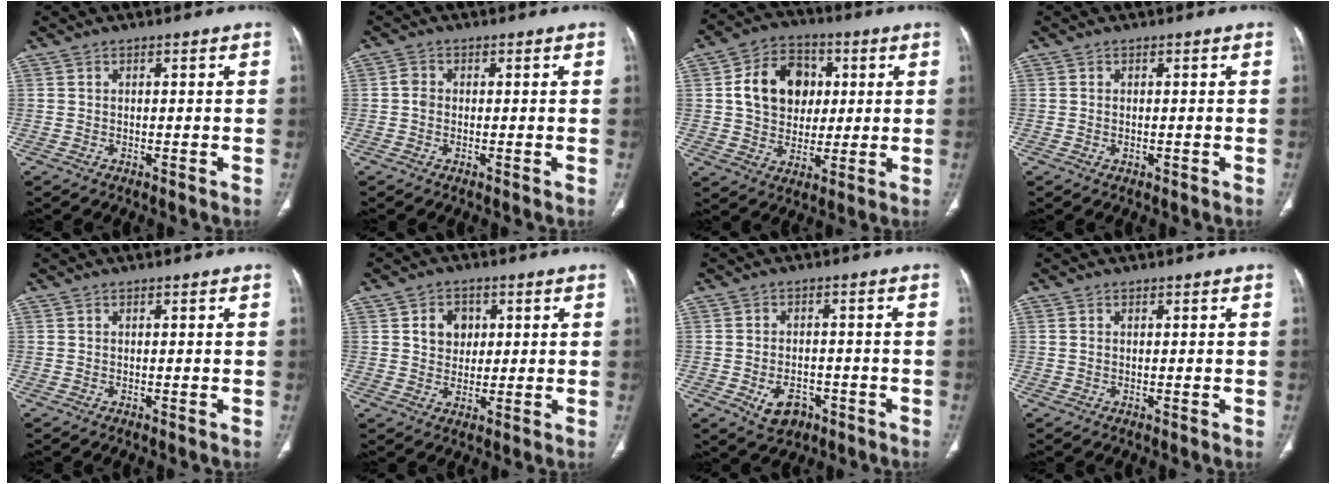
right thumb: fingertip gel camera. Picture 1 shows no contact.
{"total": 1.8, "force": [-0.2, 1.5, 1.0], "torque": [-0.014, 0.004, -0.007]}
{"total": 14.0, "force": [2.6, 11.0, 8.2], "torque": [-0.104, 0.007, 0.042]}
{"total": 0.7, "force": [-0.2, 0.5, 0.5], "torque": [-0.012, 0.002, 0.001]}
{"total": 0.0}
{"total": 5.6, "force": [1.5, 4.6, 2.7], "torque": [-0.016, -0.004, 0.024]}
{"total": 6.1, "force": [-2.8, 4.2, 3.4], "torque": [-0.044, 0.018, -0.035]}
{"total": 0.7, "force": [0.1, 0.4, 0.5], "torque": [-0.016, 0.004, 0.006]}